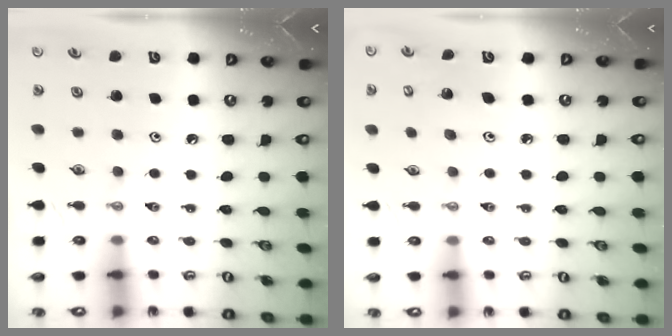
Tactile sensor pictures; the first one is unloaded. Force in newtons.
{"total": 3.3, "press": 3.3, "slide": 0.3}